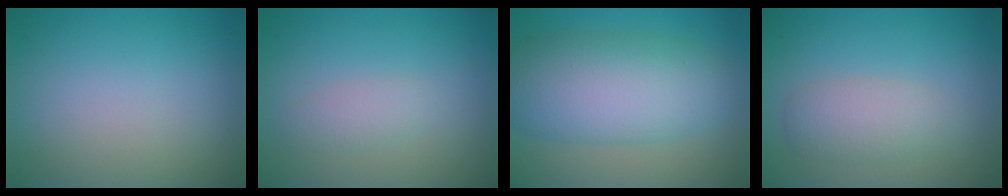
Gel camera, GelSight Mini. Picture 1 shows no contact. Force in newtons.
{"total": 1.4, "press": 1.4, "slide": 0.1}
{"total": 8.8, "press": 8.8, "slide": 0.2}
{"total": 2.8, "press": 2.8, "slide": 0.2}